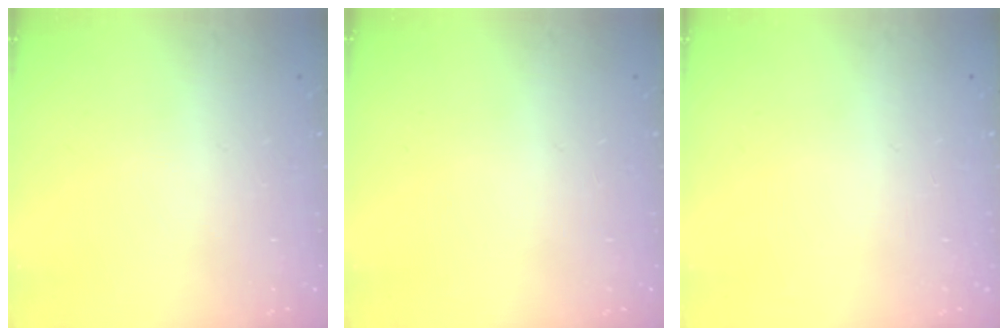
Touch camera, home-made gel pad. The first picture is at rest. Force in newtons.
{"total": 0.0}
{"total": 0.0}